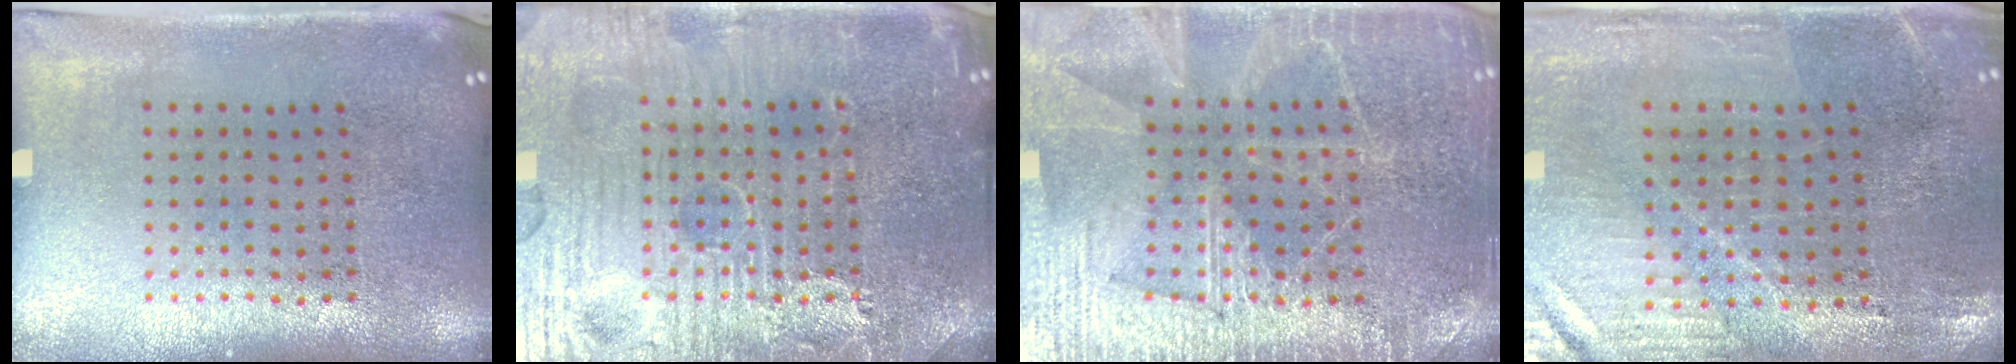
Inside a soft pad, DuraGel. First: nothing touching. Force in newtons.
{"total": 7.8, "press": 7.8, "slide": 0.8}
{"total": 3.9, "press": 3.9, "slide": 0.4}
{"total": 1.1, "press": 1.1, "slide": 0.2}